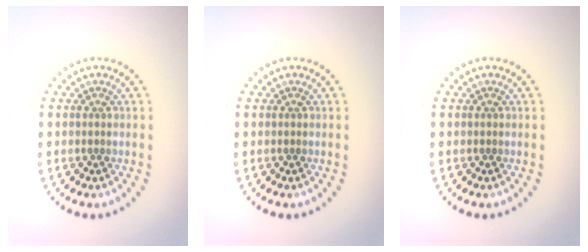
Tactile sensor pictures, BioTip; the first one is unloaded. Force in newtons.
{"total": 0.0}
{"total": 0.0}